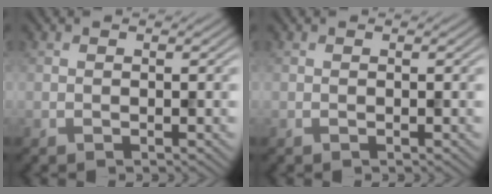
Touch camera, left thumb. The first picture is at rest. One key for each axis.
{"total": 0.0}